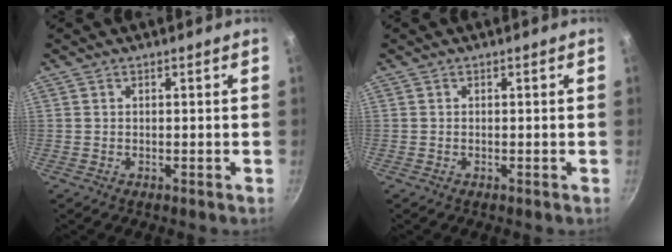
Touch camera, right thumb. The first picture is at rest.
{"total": 0.0}